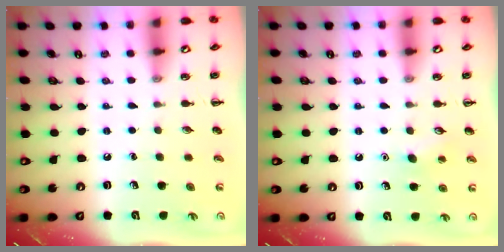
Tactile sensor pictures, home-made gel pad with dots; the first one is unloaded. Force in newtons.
{"total": 6.4, "press": 6.1, "slide": 1.9}